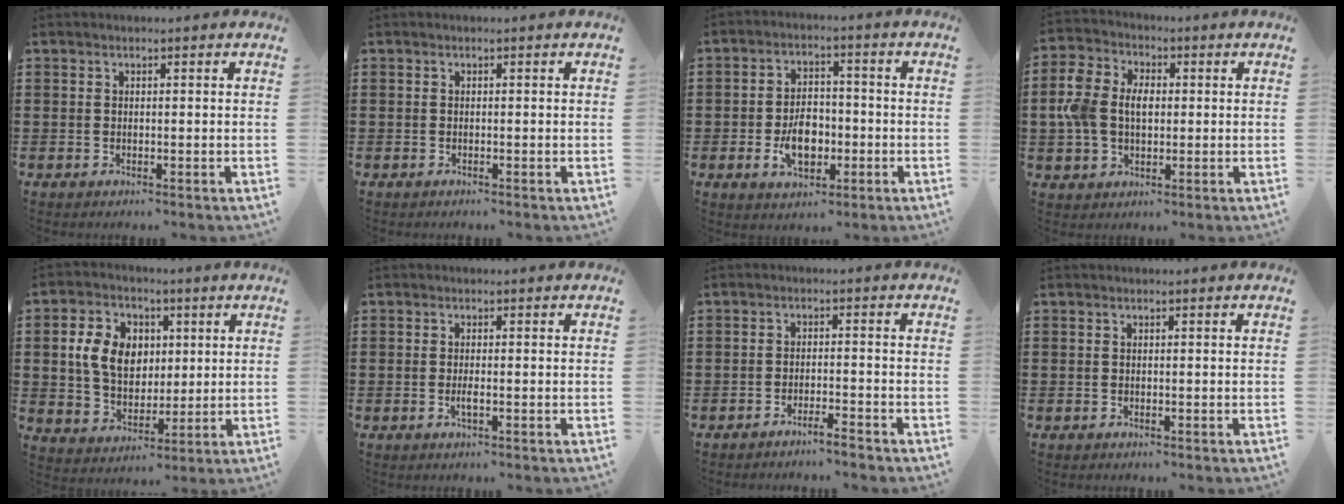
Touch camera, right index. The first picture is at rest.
{"total": 0.0}
{"total": 6.7, "force": [-1.8, 4.2, 5.0], "torque": [-0.086, -0.001, -0.035]}
{"total": 7.0, "force": [-0.1, 5.1, 4.8], "torque": [-0.135, 0.003, -0.012]}
{"total": 8.7, "force": [1.6, 6.8, 5.1], "torque": [-0.120, 0.012, 0.022]}
{"total": 1.6, "force": [-0.5, 0.3, 1.5], "torque": [-0.035, -0.004, -0.011]}
{"total": 2.5, "force": [-2.4, -0.3, 0.7], "torque": [-0.015, -0.001, -0.049]}
{"total": 0.0}